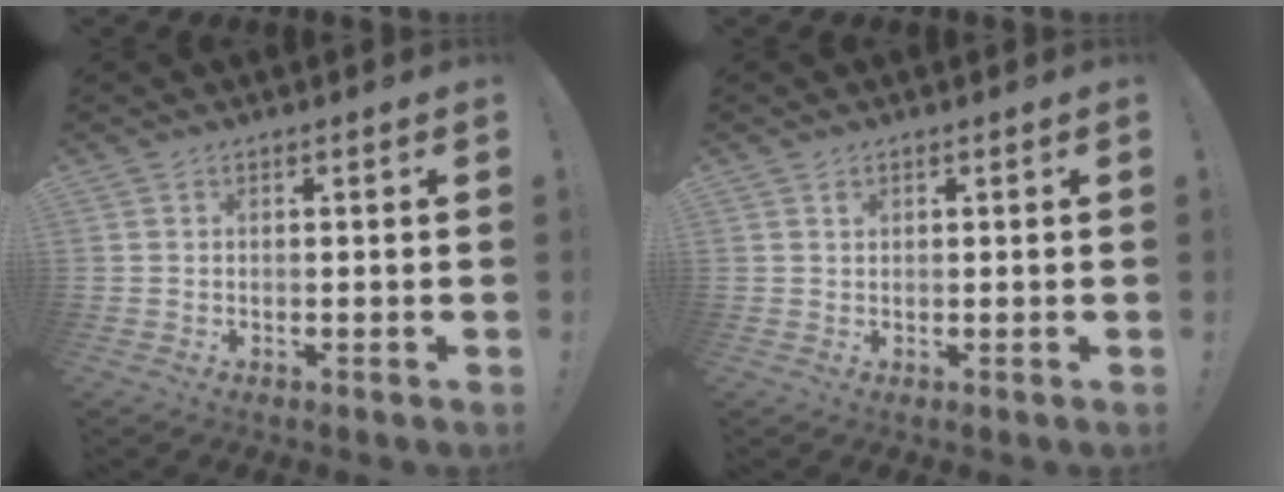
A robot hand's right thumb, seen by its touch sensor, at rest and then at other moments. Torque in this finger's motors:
{"motor_torque": [-0.02, 0.09, -0.09, 0.08, 0.02]}